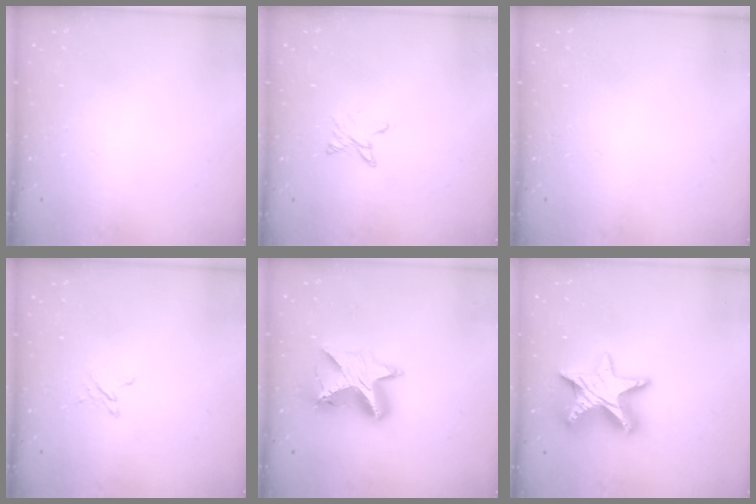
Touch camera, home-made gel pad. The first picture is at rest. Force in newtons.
{"total": 4.1, "press": 4.1, "slide": 0.5}
{"total": 0.0}
{"total": 2.7, "press": 2.7, "slide": 0.3}
{"total": 10.2, "press": 10.2, "slide": 0.8}
{"total": 13.9, "press": 13.9, "slide": 0.9}